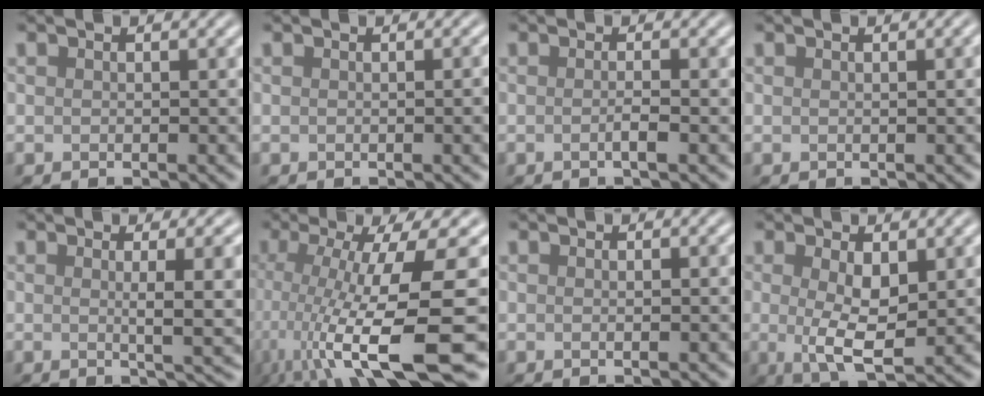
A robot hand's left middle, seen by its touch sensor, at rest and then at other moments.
{"total": 2.5, "force": [0.0, 1.0, 2.3], "torque": [-0.011, 0.005, -0.004]}
{"total": 1.2, "force": [-0.2, 0.3, 1.1], "torque": [-0.014, 0.002, -0.004]}
{"total": 1.7, "force": [0.4, 0.7, 1.5], "torque": [-0.009, 0.006, -0.001]}
{"total": 5.6, "force": [0.5, 1.3, 5.4], "torque": [-0.068, 0.003, 0.010]}
{"total": 13.6, "force": [-3.4, 3.2, 12.8], "torque": [-0.212, -0.013, -0.046]}
{"total": 1.0, "force": [0.2, 0.4, 0.9], "torque": [-0.004, -0.006, -0.005]}
{"total": 3.9, "force": [0.3, 1.1, 3.7], "torque": [-0.072, -0.006, 0.012]}